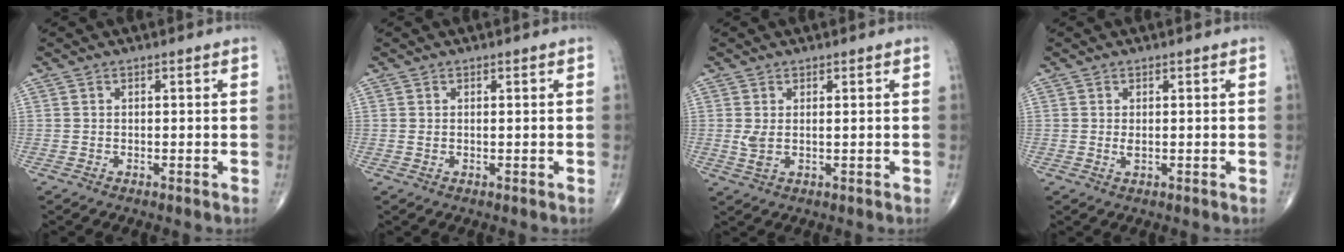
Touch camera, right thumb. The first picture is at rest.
{"total": 0.5, "force": [0.2, 0.2, 0.5], "torque": [-0.017, 0.003, 0.006]}
{"total": 2.6, "force": [0.4, 1.1, 2.3], "torque": [-0.057, -0.003, 0.014]}
{"total": 1.0, "force": [0.1, 0.4, 0.9], "torque": [-0.019, -0.004, 0.004]}